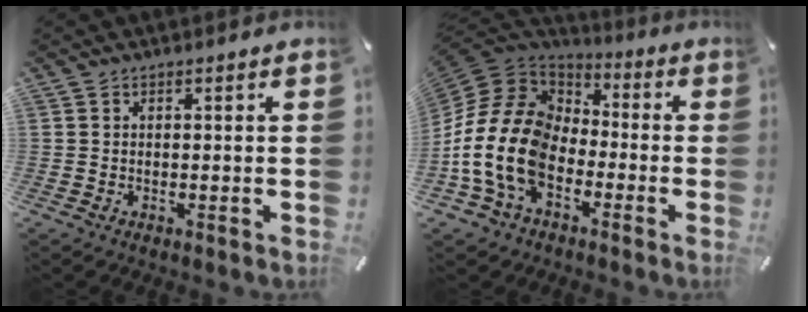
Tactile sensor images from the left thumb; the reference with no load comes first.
{"total": 16.3, "force": [-5.7, 12.3, 9.1], "torque": [-0.218, 0.020, -0.106]}